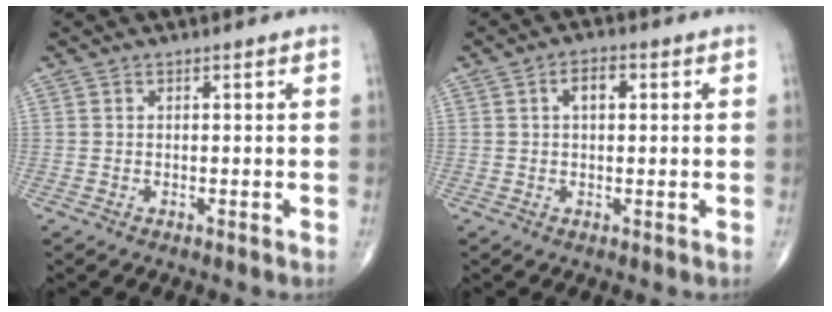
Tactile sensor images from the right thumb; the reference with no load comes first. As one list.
[{"total": 3.5, "force": [0.8, 2.0, 2.8], "torque": [-0.043, 0.009, 0.010]}]